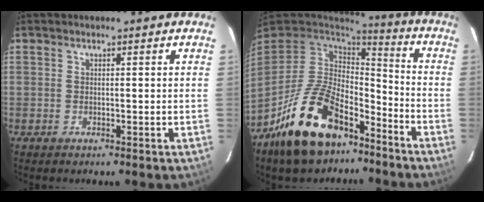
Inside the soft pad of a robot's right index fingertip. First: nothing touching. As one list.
[{"total": 20.4, "force": [-12.6, 10.5, 12.1], "torque": [-0.247, -0.001, -0.204]}]